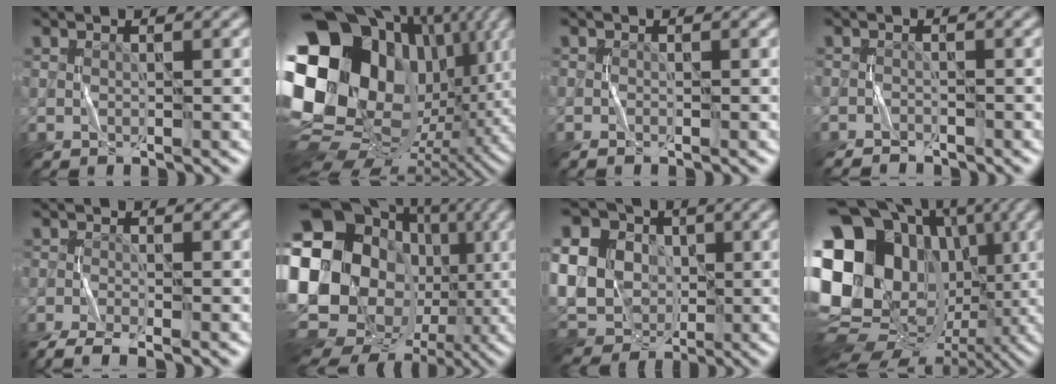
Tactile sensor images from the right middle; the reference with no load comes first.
{"total": 21.7, "force": [2.3, 16.3, 14.2], "torque": [-0.289, -0.020, 0.027]}
{"total": 0.8, "force": [-0.5, 0.2, 0.5], "torque": [-0.011, -0.001, -0.011]}
{"total": 1.8, "force": [-1.7, 0.5, 0.3], "torque": [-0.005, 0.000, -0.034]}
{"total": 4.3, "force": [-3.5, 0.9, 2.4], "torque": [-0.049, -0.012, -0.076]}
{"total": 22.2, "force": [-1.4, 18.4, 12.3], "torque": [-0.219, 0.024, -0.060]}
{"total": 17.1, "force": [2.1, 14.7, 8.5], "torque": [-0.228, 0.023, 0.020]}
{"total": 22.9, "force": [1.8, 19.2, 12.3], "torque": [-0.249, 0.030, -0.005]}